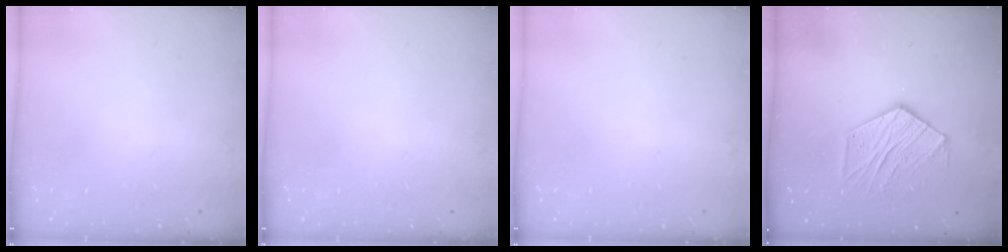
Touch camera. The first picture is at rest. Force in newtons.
{"total": 0.0}
{"total": 0.0}
{"total": 10.7, "press": 10.7, "slide": 0.5}